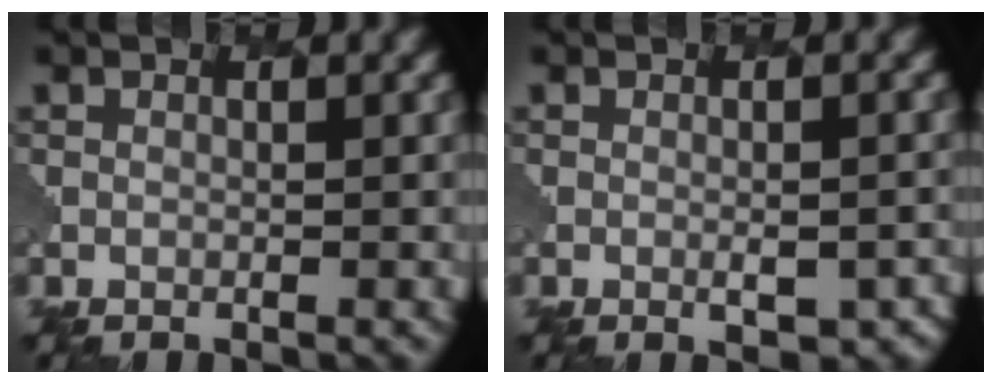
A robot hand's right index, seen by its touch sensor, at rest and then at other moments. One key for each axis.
{"total": 2.8, "fx": -0.9, "fy": 1.3, "fz": 2.3, "tx": -0.032, "ty": -0.007, "tz": -0.005}